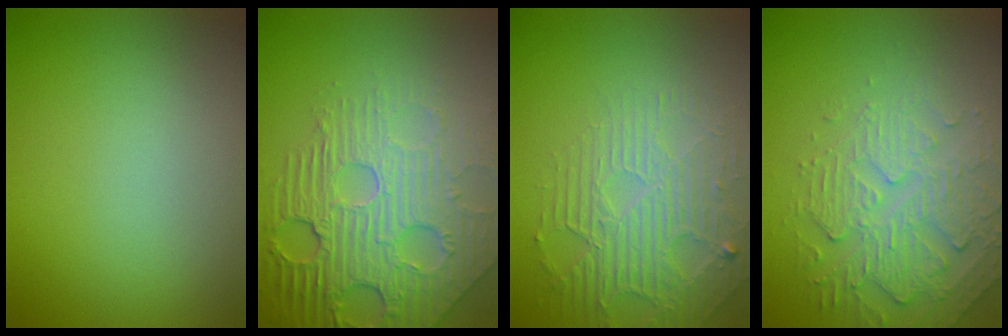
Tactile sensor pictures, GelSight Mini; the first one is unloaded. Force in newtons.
{"total": 8.6, "press": 5.9, "slide": 6.3}
{"total": 3.8, "press": 3.4, "slide": 1.6}
{"total": 4.8, "press": 3.7, "slide": 3.1}